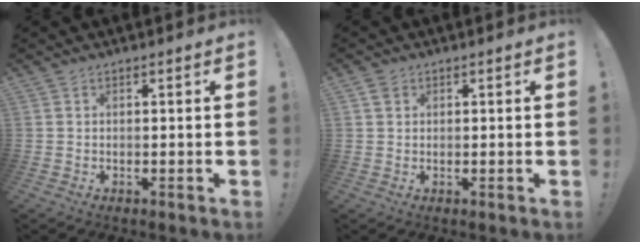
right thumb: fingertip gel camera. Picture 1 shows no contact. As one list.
[{"total": 1.5, "force": [1.0, 1.1, 0.5], "torque": [-0.005, -0.002, 0.018]}]